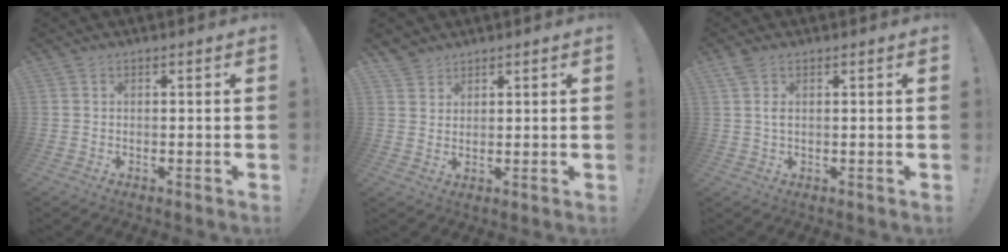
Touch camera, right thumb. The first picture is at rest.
{"total": 3.9, "force": [3.3, 2.1, 0.2], "torque": [-0.001, -0.021, 0.063]}
{"total": 2.5, "force": [1.0, 1.2, 1.9], "torque": [-0.038, 0.003, 0.017]}